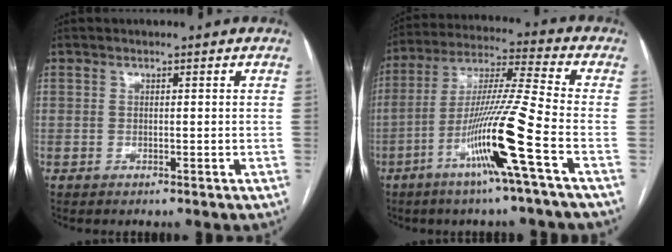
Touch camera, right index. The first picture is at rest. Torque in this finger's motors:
{"motor_torque": [1.95, -0.19, 1.05, 0.21]}